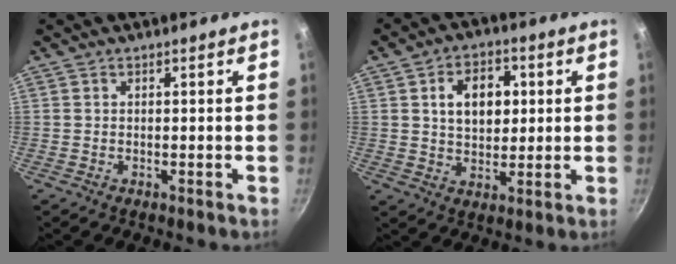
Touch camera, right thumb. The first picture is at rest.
{"total": 10.0, "force": [2.2, 6.9, 6.9], "torque": [-0.081, 0.002, 0.034]}